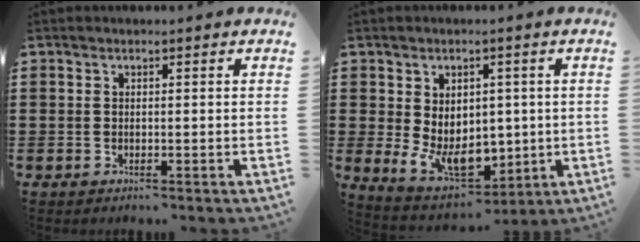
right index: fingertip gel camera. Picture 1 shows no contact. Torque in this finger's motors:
{"motor_torque": [2.08, 0.06, 0.77, 0.21]}